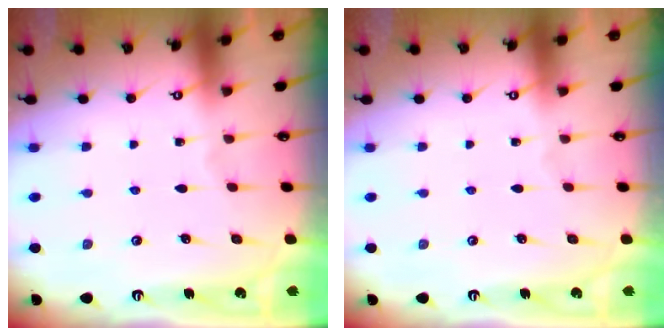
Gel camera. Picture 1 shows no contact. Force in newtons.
{"total": 0.0}